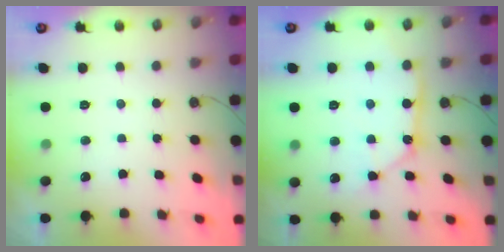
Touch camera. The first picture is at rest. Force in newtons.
{"total": 11.3, "press": 11.2, "slide": 1.0}